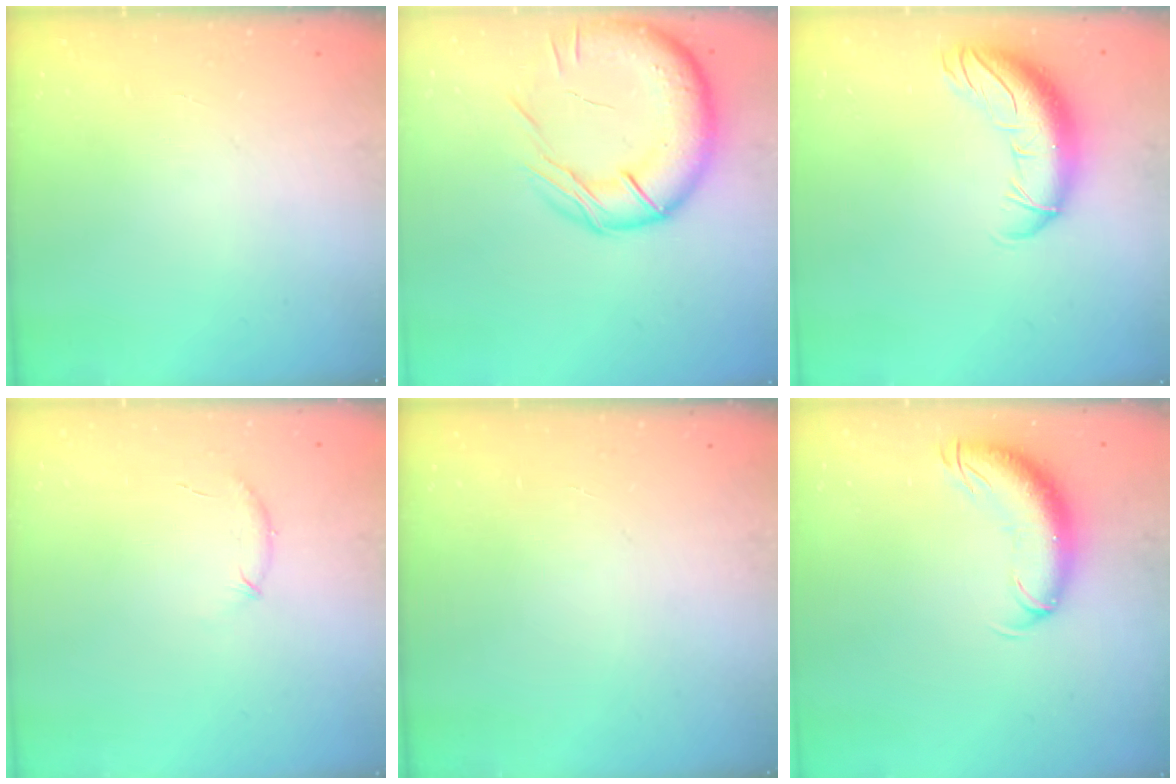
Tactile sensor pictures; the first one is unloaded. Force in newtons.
{"total": 19.3, "press": 19.1, "slide": 2.8}
{"total": 12.4, "press": 12.0, "slide": 2.9}
{"total": 6.1, "press": 5.9, "slide": 1.4}
{"total": 0.0}
{"total": 12.1, "press": 11.8, "slide": 2.7}